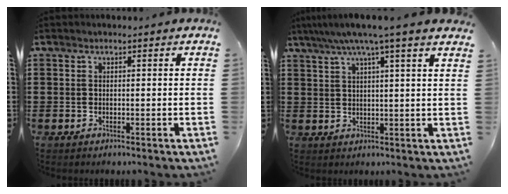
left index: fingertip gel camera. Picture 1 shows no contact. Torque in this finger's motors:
{"motor_torque": [2.14, 0.00, 0.80, 0.21]}